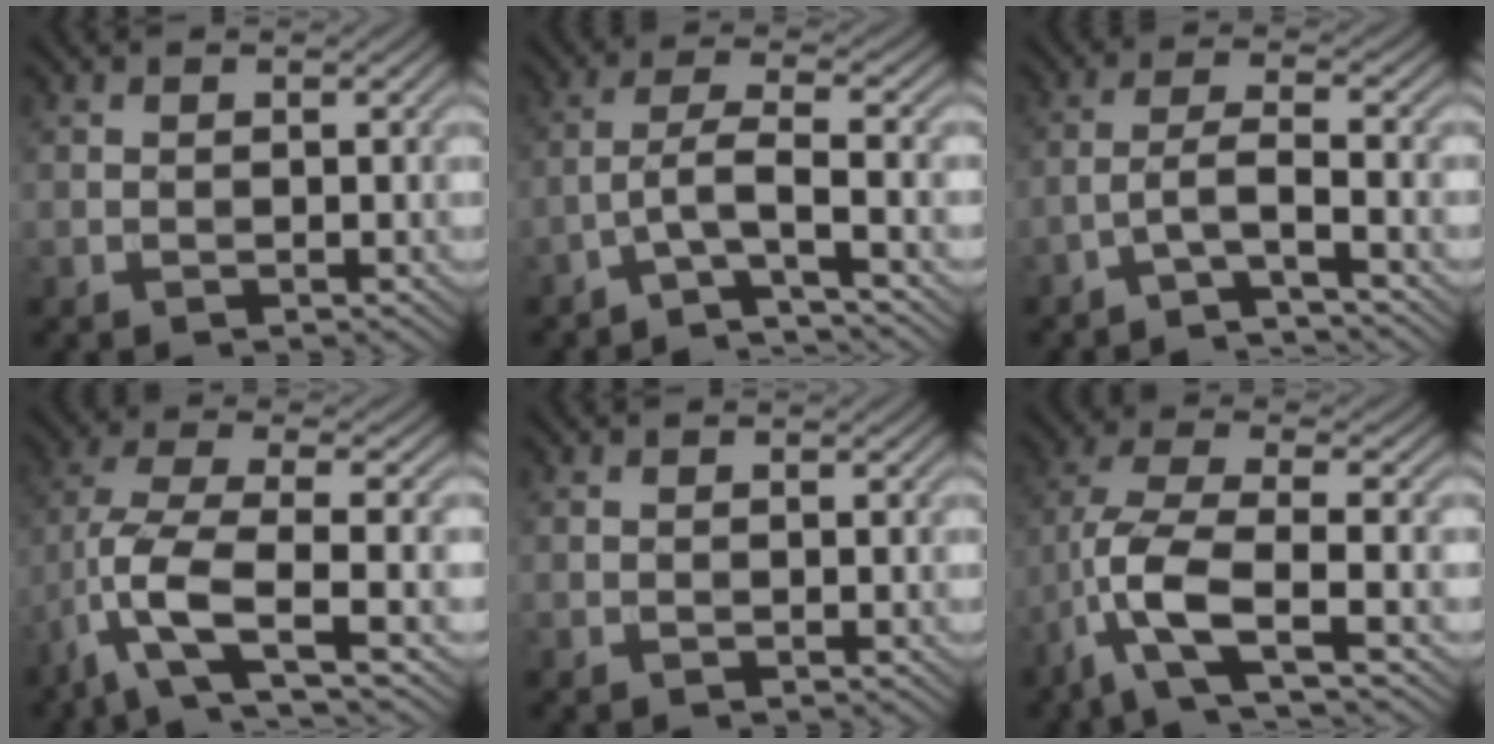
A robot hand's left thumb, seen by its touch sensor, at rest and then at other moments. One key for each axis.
{"total": 4.7, "fx": -2.6, "fy": 0.6, "fz": 3.9, "tx": -0.074, "ty": 0.011, "tz": -0.070}
{"total": 3.9, "fx": -2.5, "fy": 0.5, "fz": 3.0, "tx": -0.055, "ty": 0.013, "tz": -0.069}
{"total": 10.6, "fx": -4.4, "fy": 3.4, "fz": 9.0, "tx": -0.195, "ty": -0.002, "tz": -0.096}
{"total": 0.0}
{"total": 9.6, "fx": -4.1, "fy": 3.0, "fz": 8.2, "tx": -0.177, "ty": 0.004, "tz": -0.096}